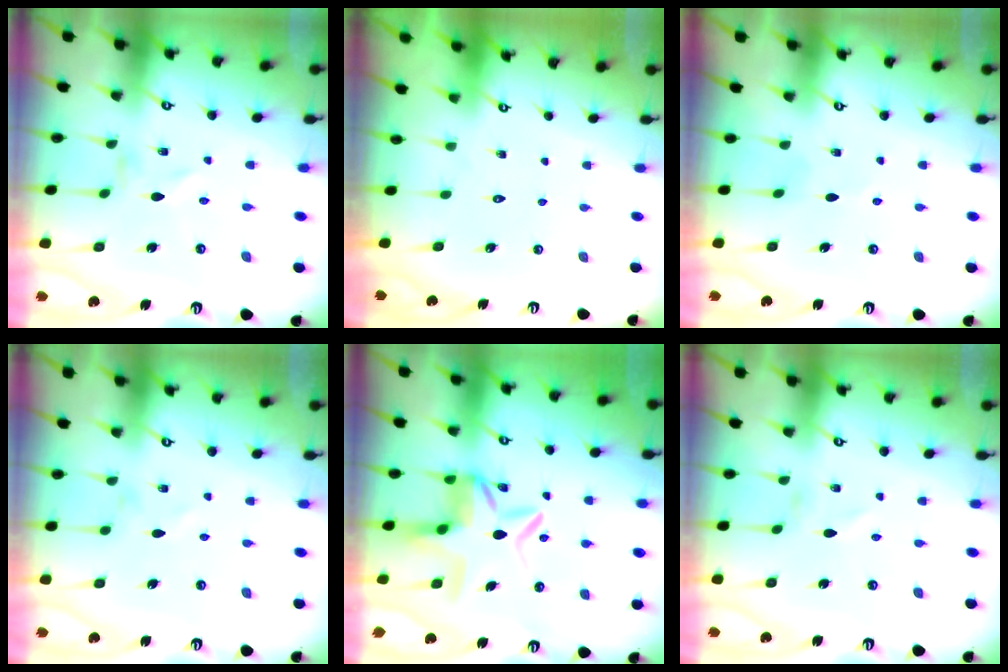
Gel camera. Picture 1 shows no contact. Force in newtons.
{"total": 1.6, "press": 1.6, "slide": 0.1}
{"total": 1.9, "press": 1.9, "slide": 0.4}
{"total": 1.7, "press": 1.6, "slide": 0.3}
{"total": 10.1, "press": 9.9, "slide": 2.3}
{"total": 0.0}